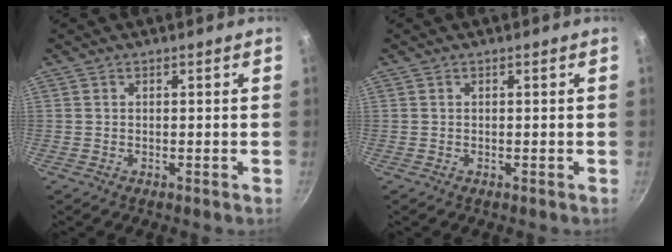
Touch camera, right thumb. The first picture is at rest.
{"total": 0.0}